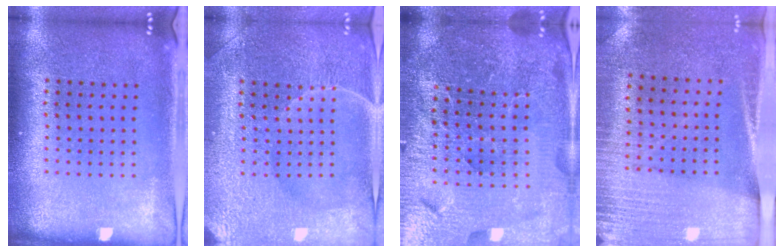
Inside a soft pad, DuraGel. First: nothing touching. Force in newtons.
{"total": 4.1, "press": 3.9, "slide": 1.1}
{"total": 5.8, "press": 5.3, "slide": 2.5}
{"total": 2.7, "press": 2.4, "slide": 1.2}